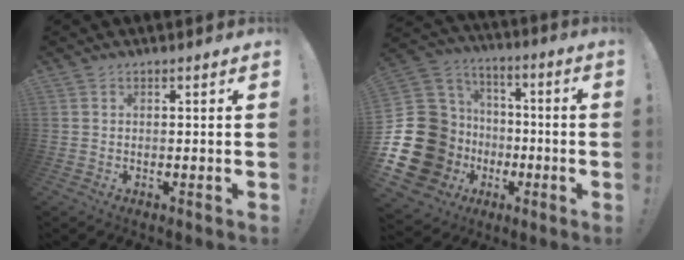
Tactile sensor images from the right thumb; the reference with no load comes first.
{"total": 27.1, "force": [-5.2, 22.4, 14.3], "torque": [-0.299, 0.009, -0.016]}